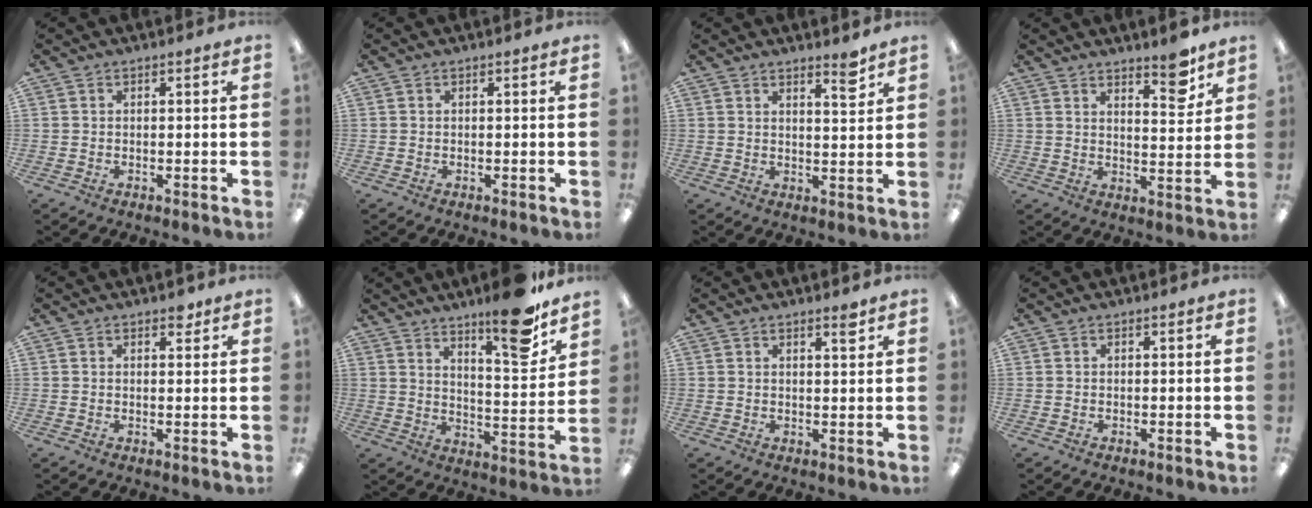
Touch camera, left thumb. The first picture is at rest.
{"total": 0.0}
{"total": 4.5, "force": [3.6, 0.5, 2.6], "torque": [-0.027, -0.029, 0.055]}
{"total": 6.9, "force": [5.6, 1.8, 3.6], "torque": [-0.029, -0.044, 0.090]}
{"total": 2.4, "force": [1.8, 1.2, 1.2], "torque": [-0.001, -0.007, 0.026]}
{"total": 15.4, "force": [11.8, 3.4, 9.3], "torque": [-0.125, -0.083, 0.188]}
{"total": 2.5, "force": [2.0, 0.3, 1.5], "torque": [-0.018, -0.009, 0.032]}
{"total": 0.0}